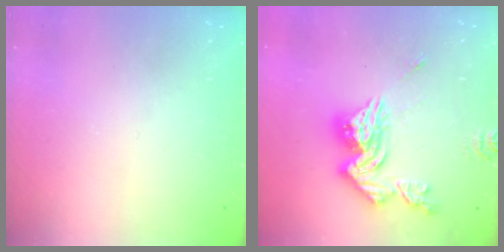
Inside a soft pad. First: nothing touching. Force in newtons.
{"total": 15.7, "press": 15.6, "slide": 1.7}